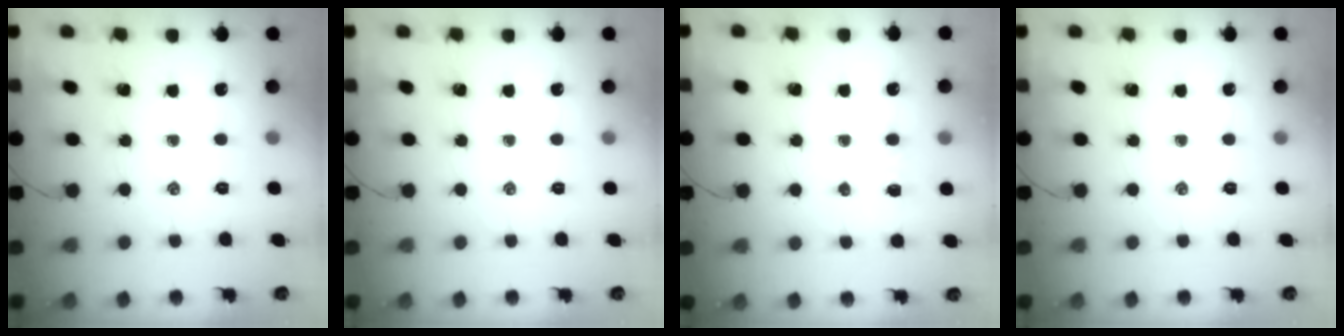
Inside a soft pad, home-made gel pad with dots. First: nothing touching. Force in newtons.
{"total": 0.0}
{"total": 3.3, "press": 3.2, "slide": 0.8}
{"total": 0.0}